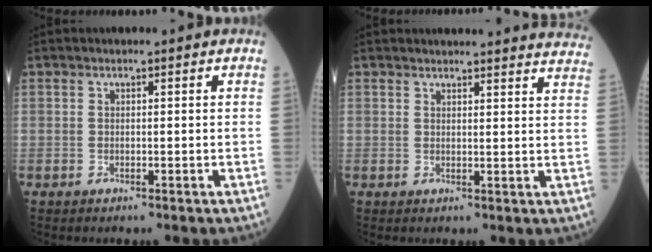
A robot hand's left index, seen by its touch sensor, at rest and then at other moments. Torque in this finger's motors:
{"motor_torque": [0.51, -0.59, -0.07, -0.01]}